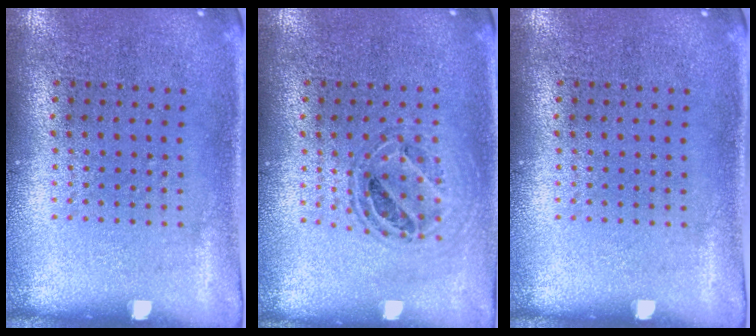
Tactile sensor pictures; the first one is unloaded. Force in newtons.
{"total": 0.8, "press": 0.8, "slide": 0.1}
{"total": 0.0}